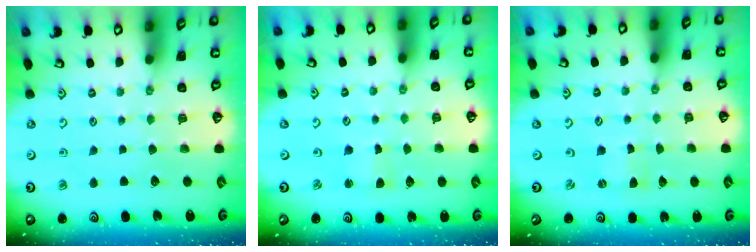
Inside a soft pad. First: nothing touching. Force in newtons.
{"total": 2.3, "press": 2.3, "slide": 0.4}
{"total": 0.0}